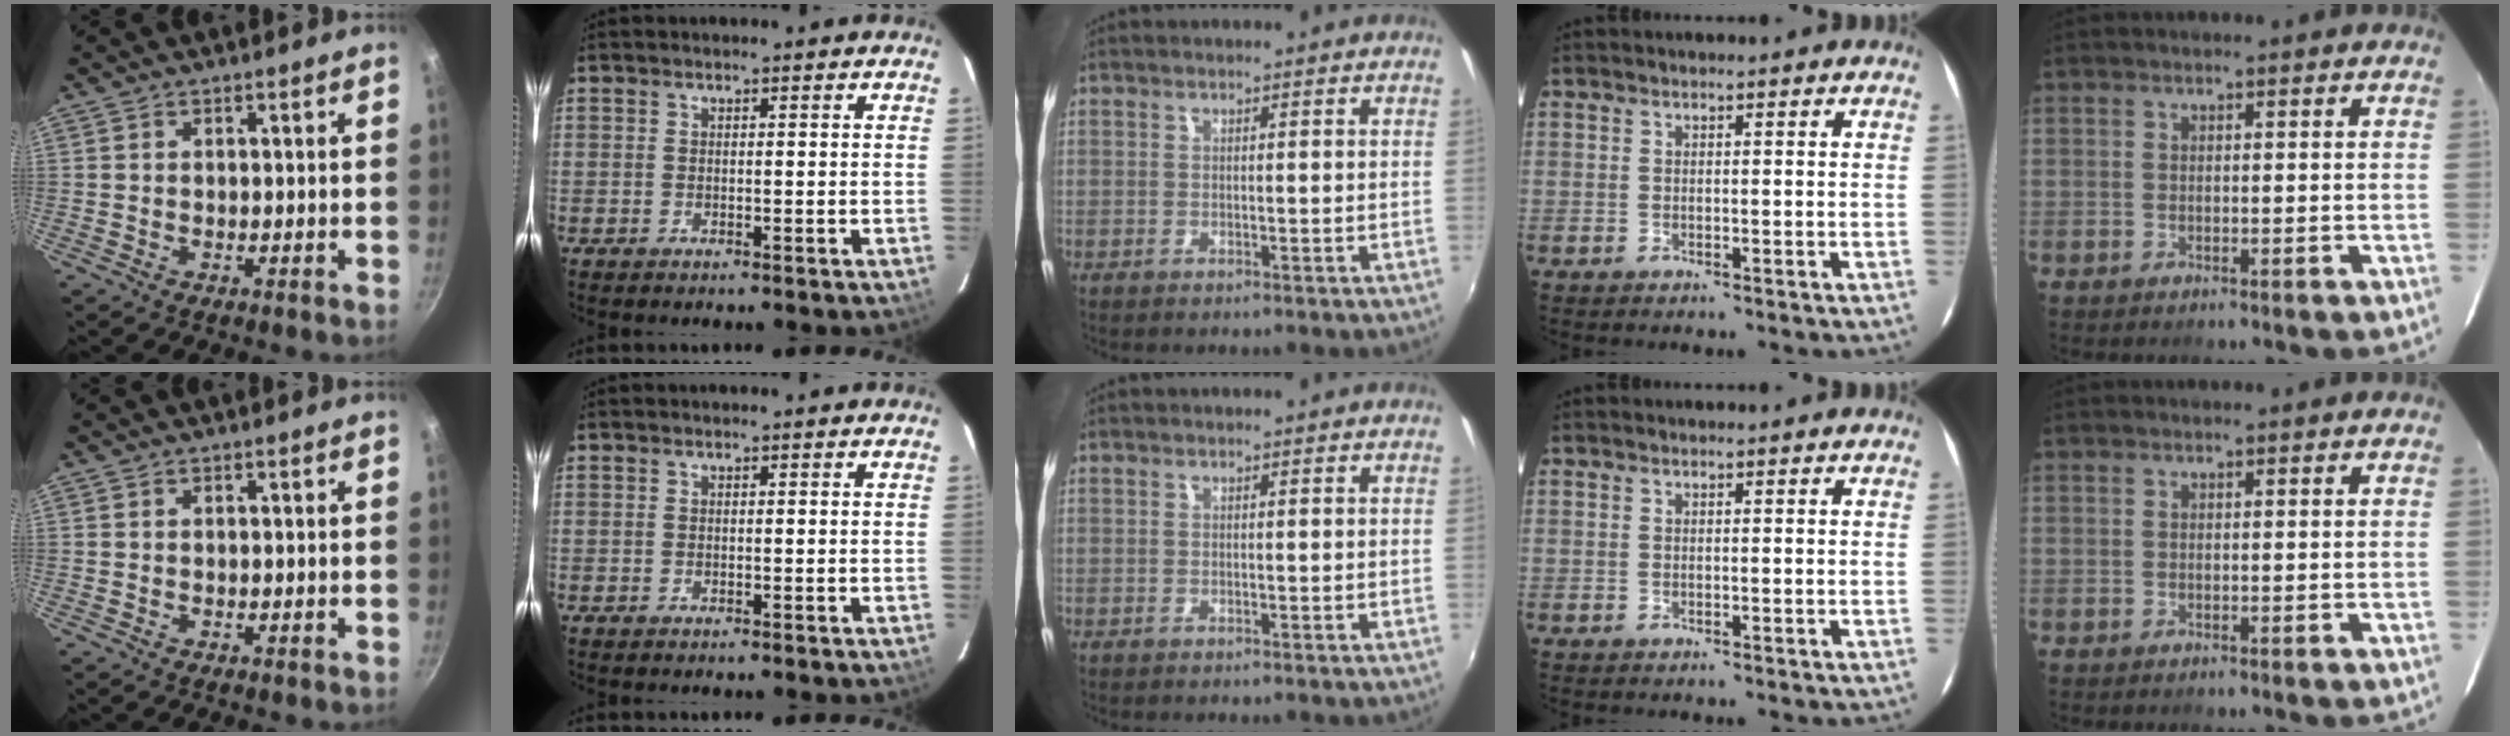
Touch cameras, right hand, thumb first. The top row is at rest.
{}